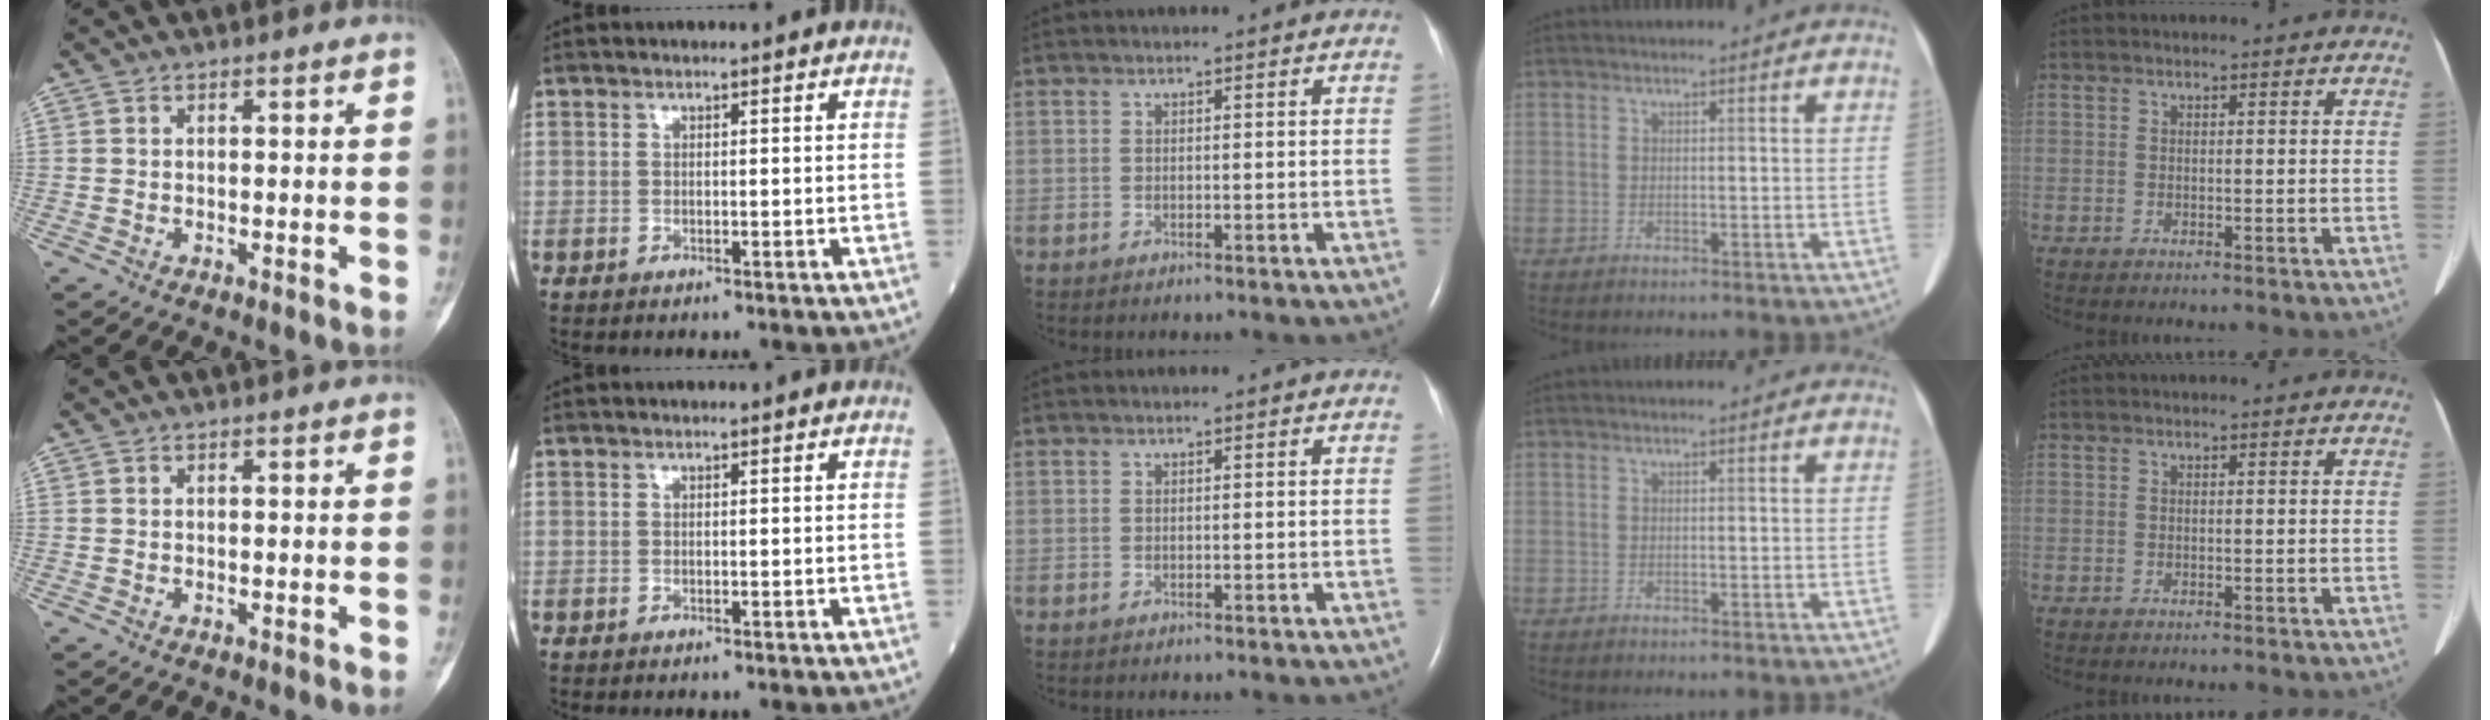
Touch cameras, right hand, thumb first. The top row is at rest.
{}